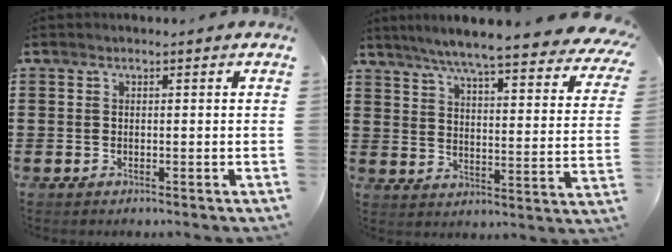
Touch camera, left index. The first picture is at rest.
{"total": 6.9, "force": [6.0, -0.5, 3.3], "torque": [-0.090, -0.043, 0.098]}